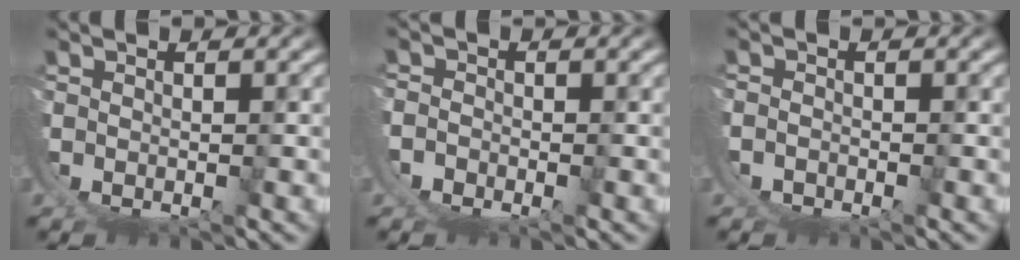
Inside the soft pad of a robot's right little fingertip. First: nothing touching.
{"total": 3.6, "force": [-0.3, 3.4, 1.0], "torque": [-0.046, -0.015, -0.008]}
{"total": 2.1, "force": [-0.2, 2.0, 0.7], "torque": [-0.034, -0.011, -0.003]}